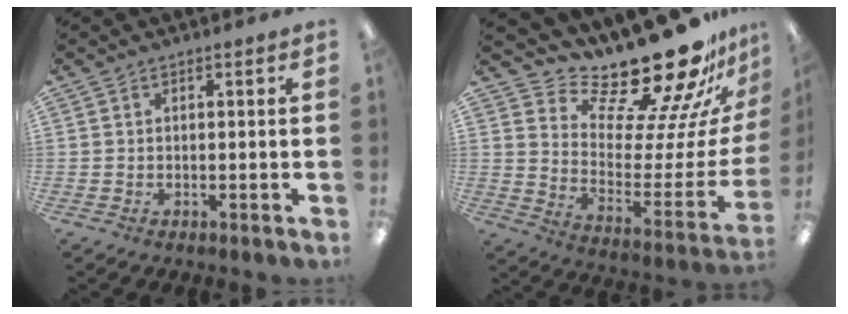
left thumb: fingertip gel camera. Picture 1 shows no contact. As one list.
[{"total": 23.6, "force": [19.5, 7.1, 11.2], "torque": [-0.151, -0.165, 0.324]}]